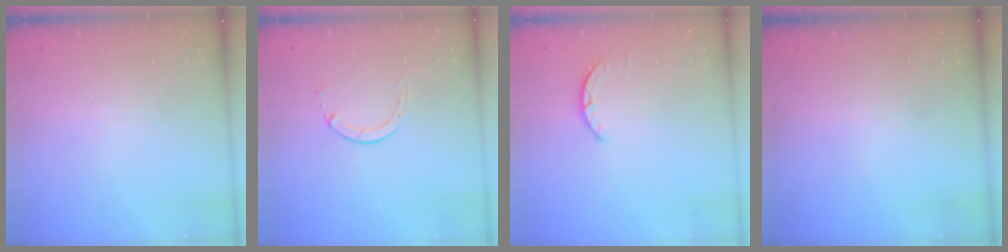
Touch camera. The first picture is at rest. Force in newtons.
{"total": 1.3, "press": 1.2, "slide": 0.3}
{"total": 1.6, "press": 1.6, "slide": 0.3}
{"total": 0.0}